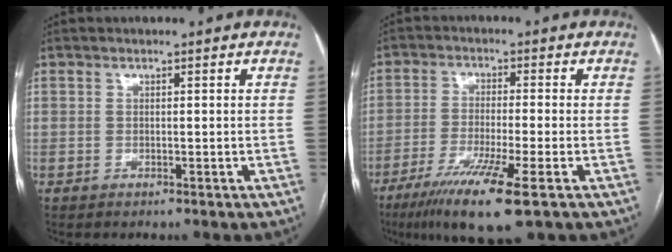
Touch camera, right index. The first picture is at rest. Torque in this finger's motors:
{"motor_torque": [0.90, -0.52, 0.53, 0.10]}